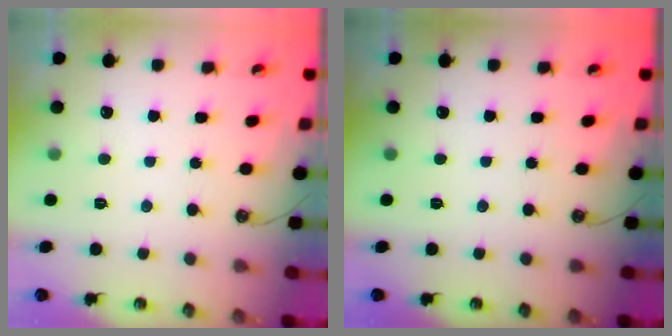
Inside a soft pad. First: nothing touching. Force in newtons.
{"total": 0.0}